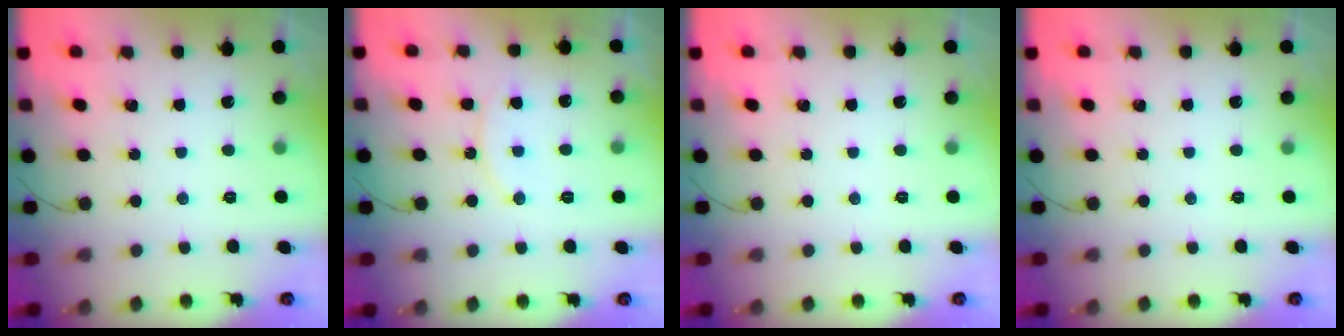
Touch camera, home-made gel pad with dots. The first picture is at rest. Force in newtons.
{"total": 8.0, "press": 8.0, "slide": 0.5}
{"total": 0.0}
{"total": 0.0}